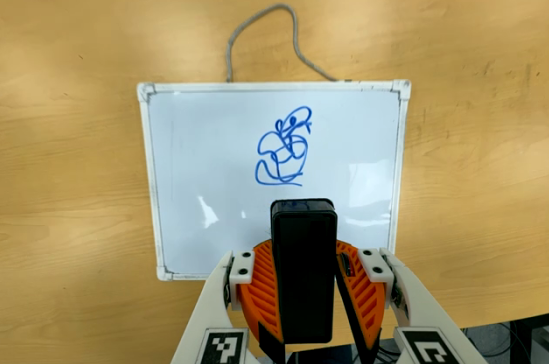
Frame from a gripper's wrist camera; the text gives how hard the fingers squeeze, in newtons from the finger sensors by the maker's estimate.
{"total": 7.9, "left": 8.1, "right": 7.7}